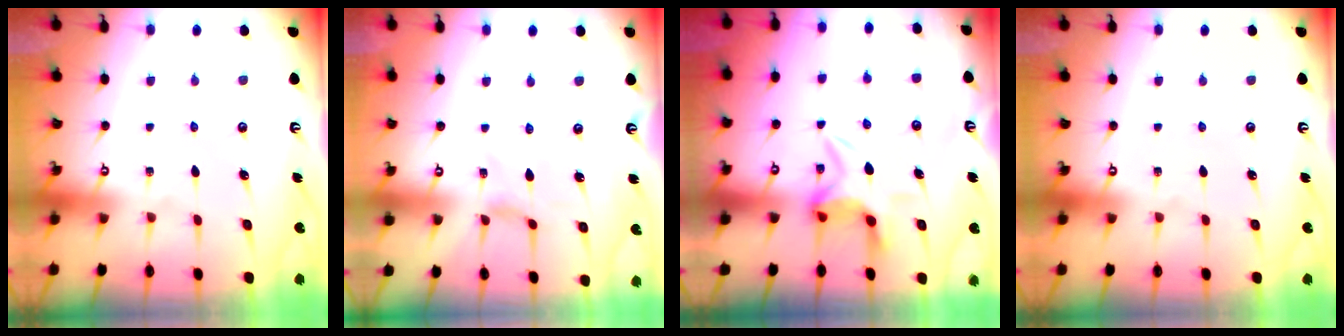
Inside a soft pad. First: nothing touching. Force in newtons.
{"total": 1.1, "press": 1.1, "slide": 0.2}
{"total": 5.2, "press": 5.1, "slide": 1.0}
{"total": 0.0}